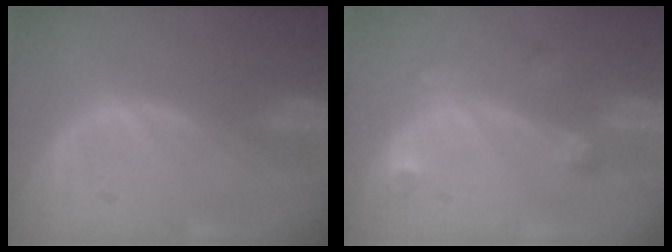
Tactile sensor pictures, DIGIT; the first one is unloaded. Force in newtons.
{"total": 2.7, "press": 2.6, "slide": 0.5}